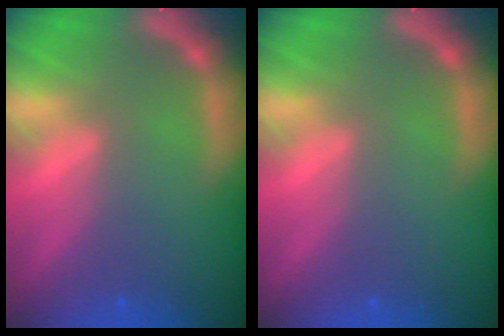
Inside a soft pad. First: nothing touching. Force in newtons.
{"total": 0.0}